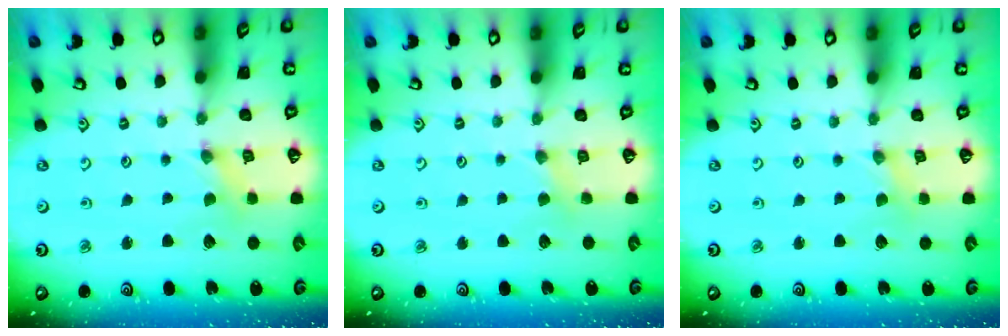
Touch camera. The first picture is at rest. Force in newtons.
{"total": 2.5, "press": 2.4, "slide": 0.5}
{"total": 0.0}